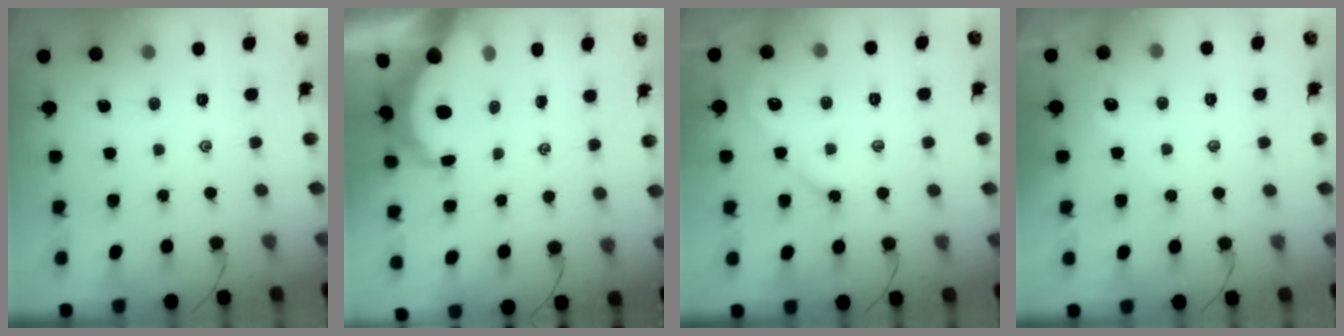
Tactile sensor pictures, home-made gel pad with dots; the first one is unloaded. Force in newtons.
{"total": 6.8, "press": 6.7, "slide": 0.9}
{"total": 4.5, "press": 4.5, "slide": 0.7}
{"total": 2.0, "press": 2.0, "slide": 0.3}